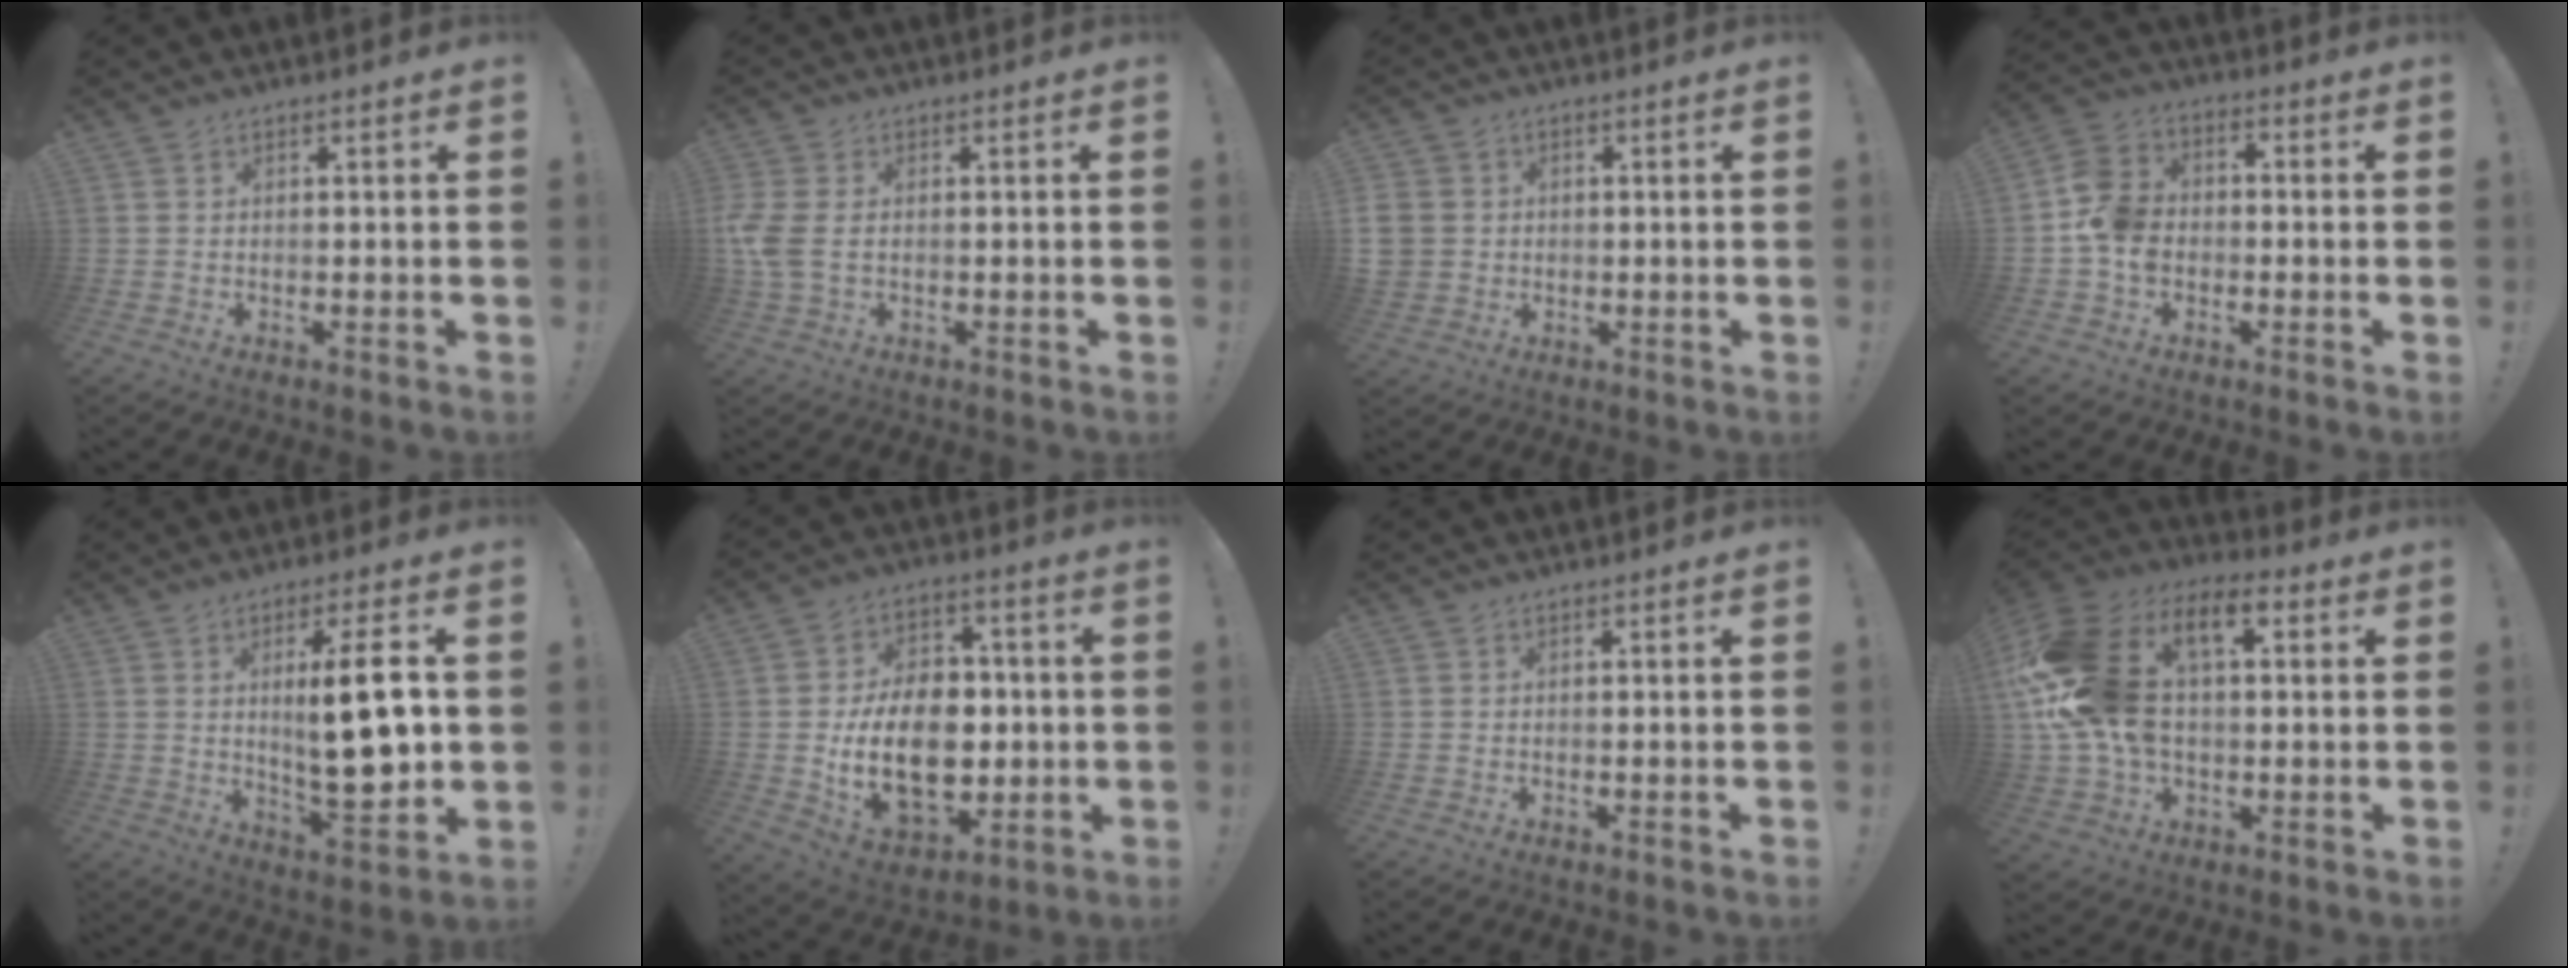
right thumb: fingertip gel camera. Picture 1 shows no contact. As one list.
[{"total": 5.6, "force": [-0.2, 3.3, 4.4], "torque": [-0.111, -0.004, -0.005]}, {"total": 5.9, "force": [0.0, 5.4, 2.5], "torque": [-0.054, 0.004, 0.001]}, {"total": 10.7, "force": [-3.9, 8.2, 5.6], "torque": [-0.098, 0.036, -0.069]}, {"total": 15.5, "force": [1.9, 3.6, 14.9], "torque": [-0.235, -0.020, 0.017]}, {"total": 20.5, "force": [-1.3, 13.9, 15.0], "torque": [-0.266, -0.003, -0.014]}, {"total": 0.0}, {"total": 24.0, "force": [5.7, 15.1, 17.8], "torque": [-0.343, -0.008, 0.106]}]